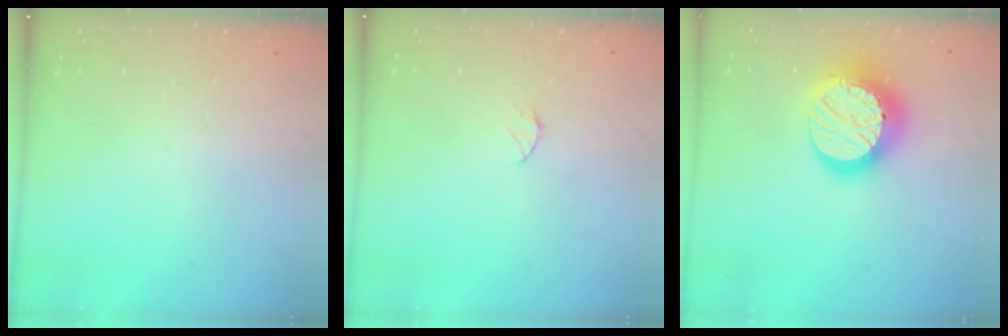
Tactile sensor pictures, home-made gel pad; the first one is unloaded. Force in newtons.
{"total": 4.0, "press": 4.0, "slide": 0.5}
{"total": 18.5, "press": 18.4, "slide": 1.3}